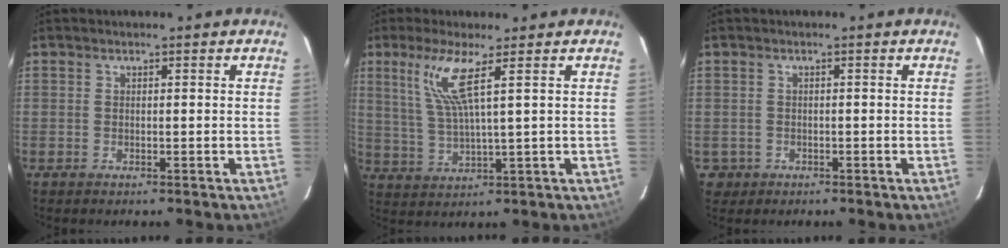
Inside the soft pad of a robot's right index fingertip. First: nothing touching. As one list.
[{"total": 7.6, "force": [3.7, 0.0, 6.7], "torque": [-0.144, -0.006, 0.082]}, {"total": 2.7, "force": [-0.8, 2.6, 0.4], "torque": [-0.014, 0.002, -0.006]}]